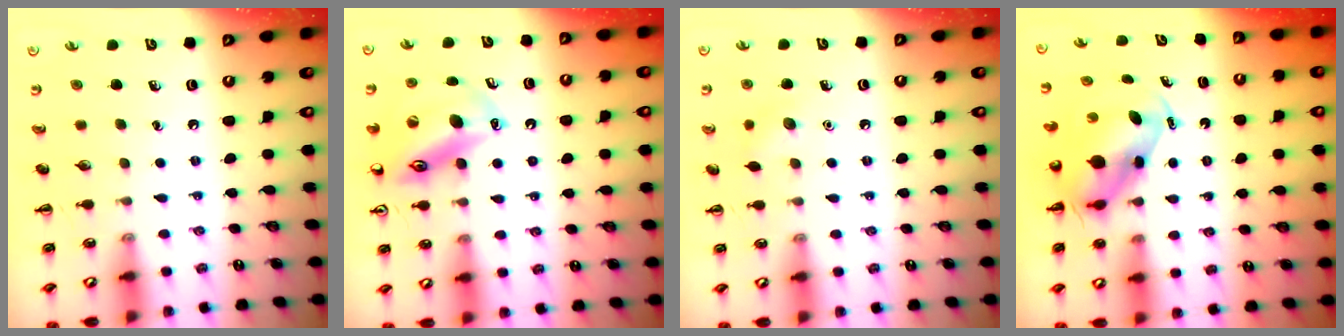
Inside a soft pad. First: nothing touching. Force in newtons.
{"total": 16.2, "press": 16.0, "slide": 2.5}
{"total": 7.0, "press": 6.7, "slide": 1.8}
{"total": 6.6, "press": 6.5, "slide": 1.4}